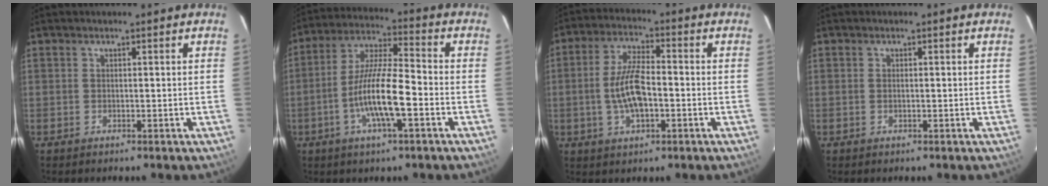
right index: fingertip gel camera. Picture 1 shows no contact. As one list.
[{"total": 11.9, "force": [-4.1, 2.0, 10.9], "torque": [-0.218, -0.001, -0.081]}, {"total": 9.0, "force": [-1.7, 3.5, 8.1], "torque": [-0.162, 0.006, -0.031]}, {"total": 0.6, "force": [0.0, 0.2, 0.5], "torque": [-0.011, 0.002, 0.000]}]